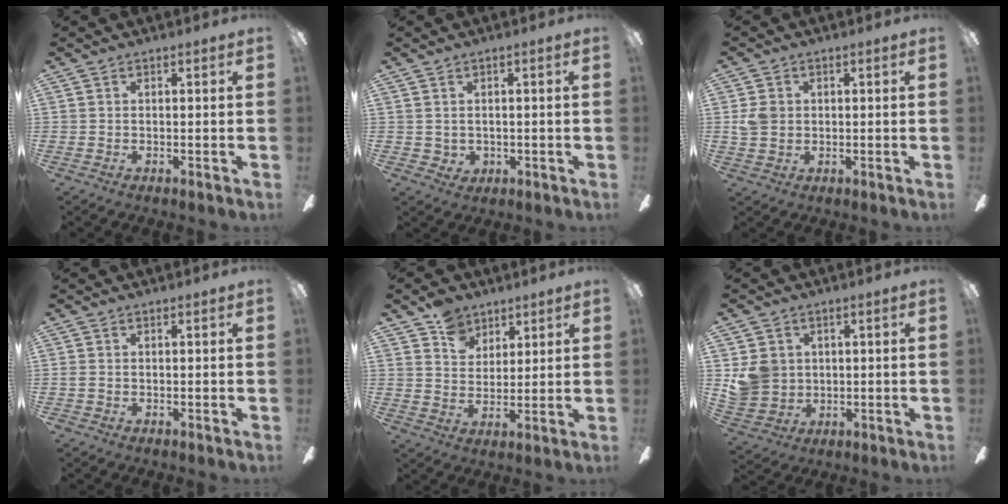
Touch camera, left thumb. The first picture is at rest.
{"total": 2.1, "force": [0.8, 1.9, 0.5], "torque": [-0.012, -0.001, 0.014]}
{"total": 3.7, "force": [0.2, 3.1, 2.0], "torque": [-0.033, 0.004, 0.004]}
{"total": 0.7, "force": [-0.4, 0.3, 0.6], "torque": [-0.011, 0.000, -0.007]}
{"total": 7.7, "force": [5.5, 5.1, 1.6], "torque": [-0.024, -0.023, 0.102]}
{"total": 7.3, "force": [1.6, 6.8, 2.0], "torque": [-0.039, 0.002, 0.037]}